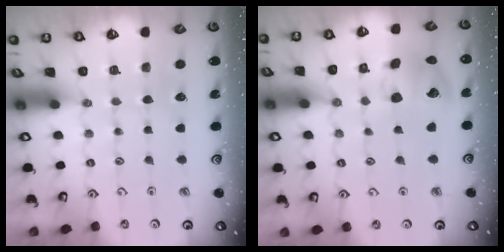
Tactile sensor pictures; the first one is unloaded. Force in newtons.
{"total": 13.3, "press": 13.2, "slide": 2.1}